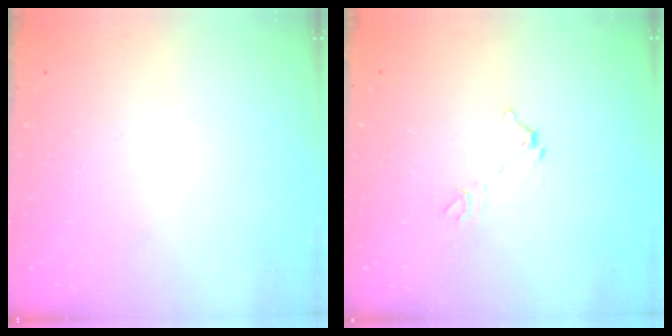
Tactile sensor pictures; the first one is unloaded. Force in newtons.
{"total": 5.6, "press": 5.6, "slide": 0.3}